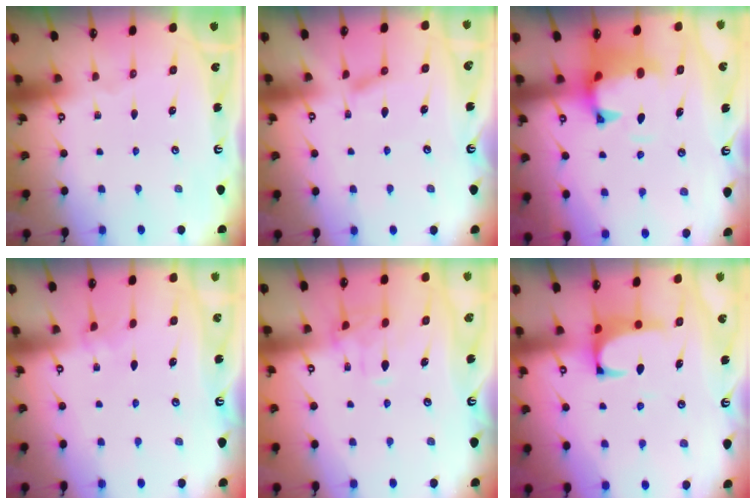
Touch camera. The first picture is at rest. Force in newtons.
{"total": 3.8, "press": 3.8, "slide": 0.7}
{"total": 1.5, "press": 1.1, "slide": 1.1}
{"total": 2.8, "press": 2.8, "slide": 0.3}
{"total": 2.8, "press": 2.5, "slide": 1.3}
{"total": 1.6, "press": 1.4, "slide": 0.7}